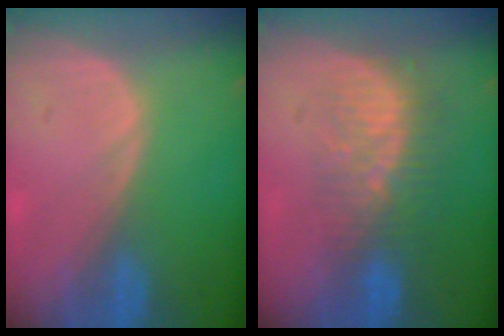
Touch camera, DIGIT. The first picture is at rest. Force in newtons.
{"total": 8.4, "press": 7.5, "slide": 3.9}